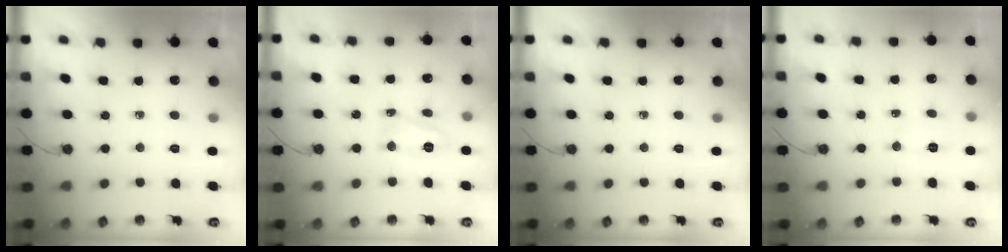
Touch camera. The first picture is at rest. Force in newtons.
{"total": 9.1, "press": 9.0, "slide": 1.2}
{"total": 0.0}
{"total": 4.0, "press": 3.9, "slide": 0.4}